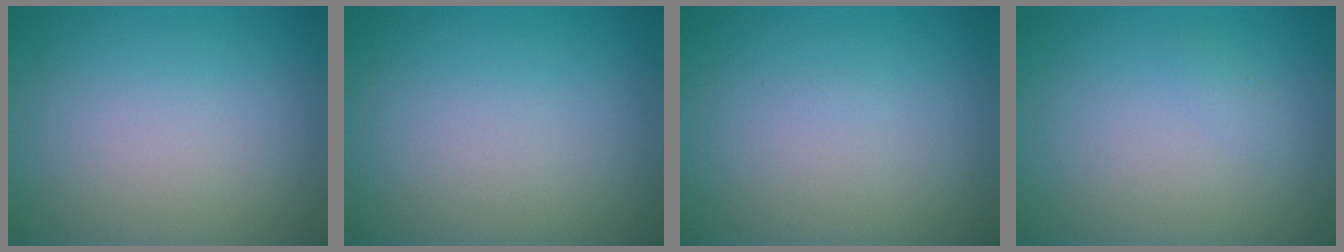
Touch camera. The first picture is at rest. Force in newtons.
{"total": 0.0}
{"total": 0.0}
{"total": 0.5, "press": 0.5, "slide": 0.0}